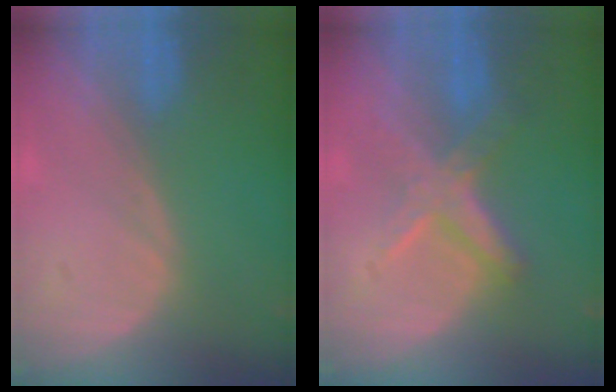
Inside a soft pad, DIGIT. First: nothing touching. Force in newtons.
{"total": 6.5, "press": 5.8, "slide": 3.0}